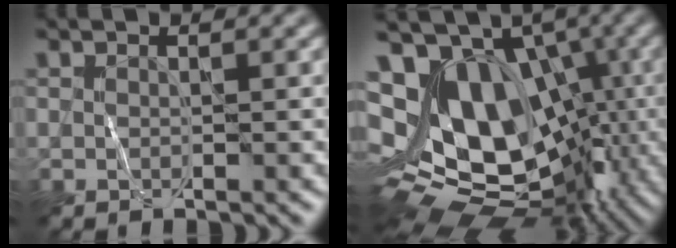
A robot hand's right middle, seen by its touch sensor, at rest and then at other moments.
{"total": 15.7, "force": [1.0, 11.0, 11.2], "torque": [-0.163, 0.001, 0.038]}